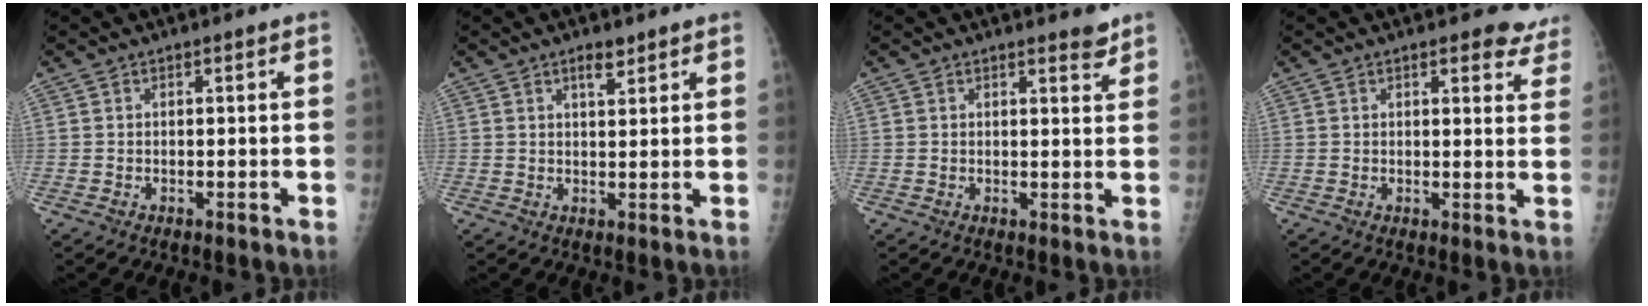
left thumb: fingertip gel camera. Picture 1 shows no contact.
{"total": 2.8, "force": [1.9, 1.1, 1.6], "torque": [-0.013, -0.012, 0.033]}
{"total": 2.2, "force": [1.9, 0.6, 0.9], "torque": [-0.001, -0.015, 0.023]}
{"total": 6.9, "force": [5.8, 2.7, 2.6], "torque": [0.012, -0.028, 0.049]}